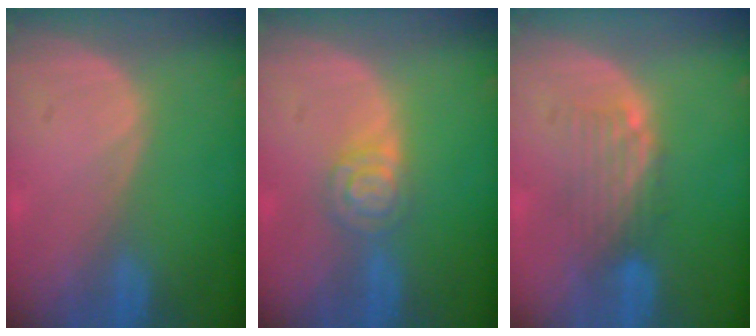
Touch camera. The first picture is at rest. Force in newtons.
{"total": 4.9, "press": 4.2, "slide": 2.5}
{"total": 5.0, "press": 4.3, "slide": 2.6}